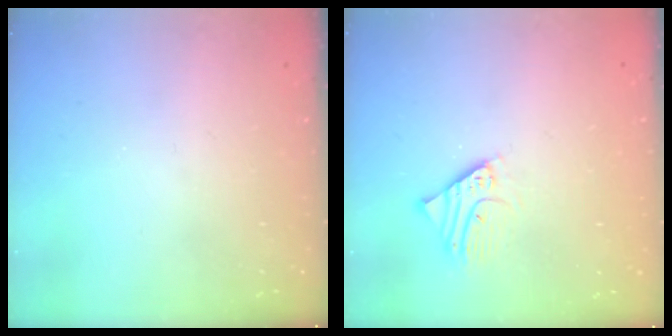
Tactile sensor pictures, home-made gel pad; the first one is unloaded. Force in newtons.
{"total": 2.9, "press": 2.9, "slide": 0.3}